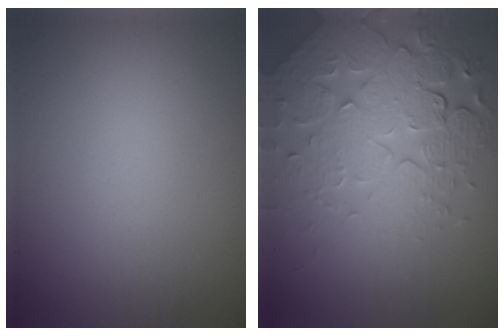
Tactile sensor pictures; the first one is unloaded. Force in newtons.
{"total": 8.2, "press": 5.7, "slide": 5.8}